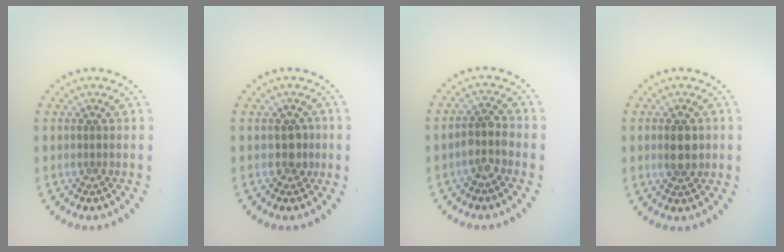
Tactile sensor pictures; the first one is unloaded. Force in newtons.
{"total": 1.4, "press": 1.3, "slide": 0.6}
{"total": 2.3, "press": 2.0, "slide": 1.1}
{"total": 2.5, "press": 2.5, "slide": 0.1}